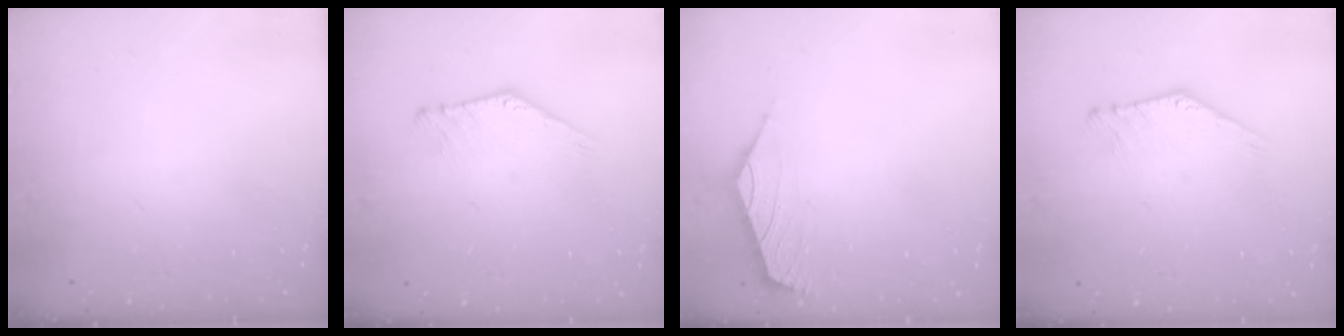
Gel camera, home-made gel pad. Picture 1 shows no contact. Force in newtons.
{"total": 2.2, "press": 2.2, "slide": 0.1}
{"total": 1.8, "press": 1.6, "slide": 0.7}
{"total": 2.2, "press": 2.2, "slide": 0.1}